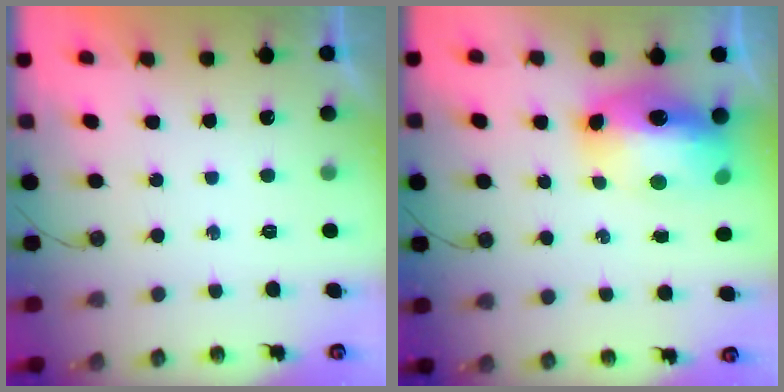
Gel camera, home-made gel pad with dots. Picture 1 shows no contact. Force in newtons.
{"total": 16.2, "press": 16.1, "slide": 1.6}